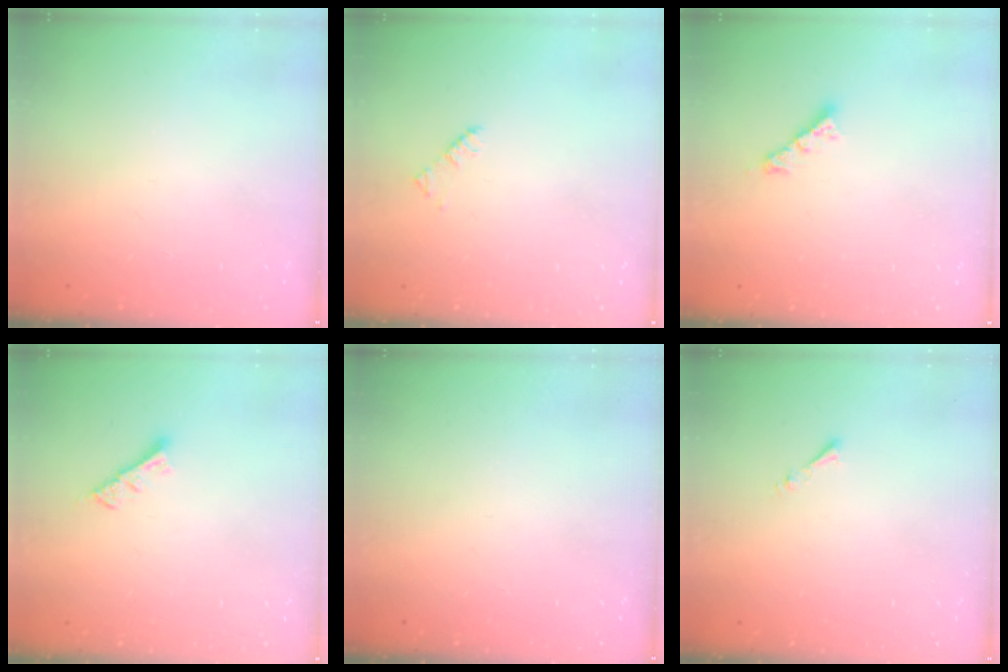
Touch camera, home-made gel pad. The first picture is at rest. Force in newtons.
{"total": 1.9, "press": 1.9, "slide": 0.3}
{"total": 3.4, "press": 3.3, "slide": 0.4}
{"total": 5.5, "press": 5.4, "slide": 0.4}
{"total": 0.0}
{"total": 0.8, "press": 0.7, "slide": 0.3}